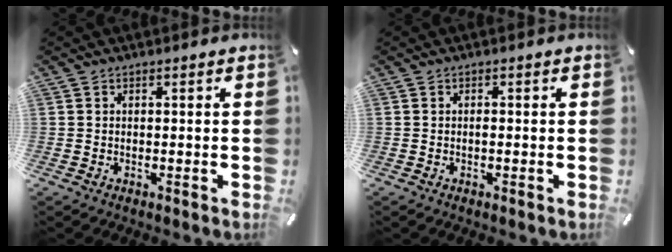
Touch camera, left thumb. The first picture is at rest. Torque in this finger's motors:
{"motor_torque": [-0.21, 0.02, 0.19, 0.08, 0.01]}